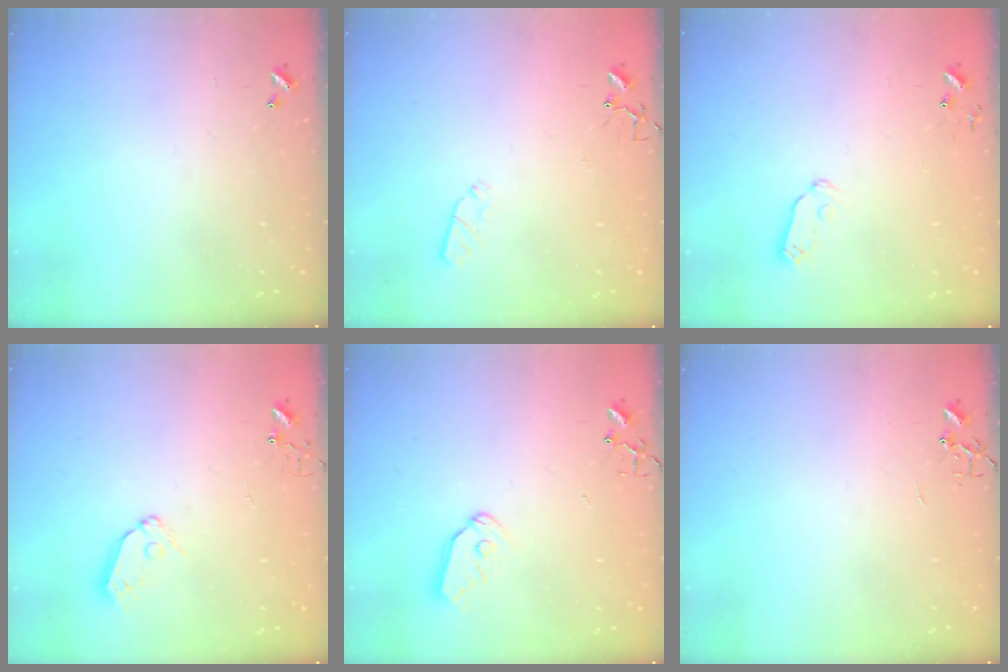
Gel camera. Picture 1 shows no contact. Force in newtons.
{"total": 3.6, "press": 3.5, "slide": 0.6}
{"total": 4.9, "press": 4.9, "slide": 0.3}
{"total": 7.0, "press": 7.0, "slide": 0.6}
{"total": 7.7, "press": 7.7, "slide": 0.4}
{"total": 0.0}